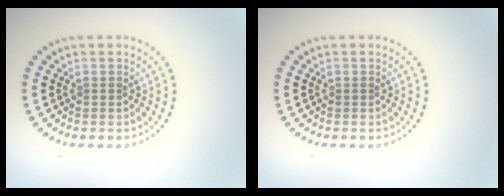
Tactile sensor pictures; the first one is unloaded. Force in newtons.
{"total": 0.0}